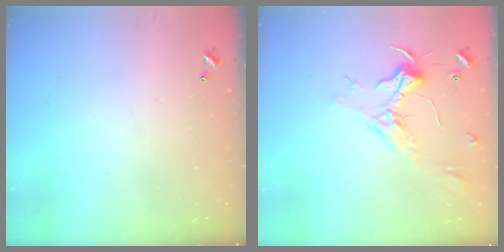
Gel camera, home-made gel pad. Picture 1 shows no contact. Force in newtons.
{"total": 2.5, "press": 2.4, "slide": 0.8}